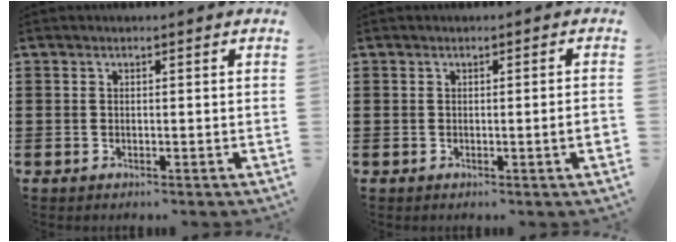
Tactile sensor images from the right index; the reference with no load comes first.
{"total": 2.1, "force": [-0.3, -0.2, 2.0], "torque": [-0.032, -0.006, -0.006]}